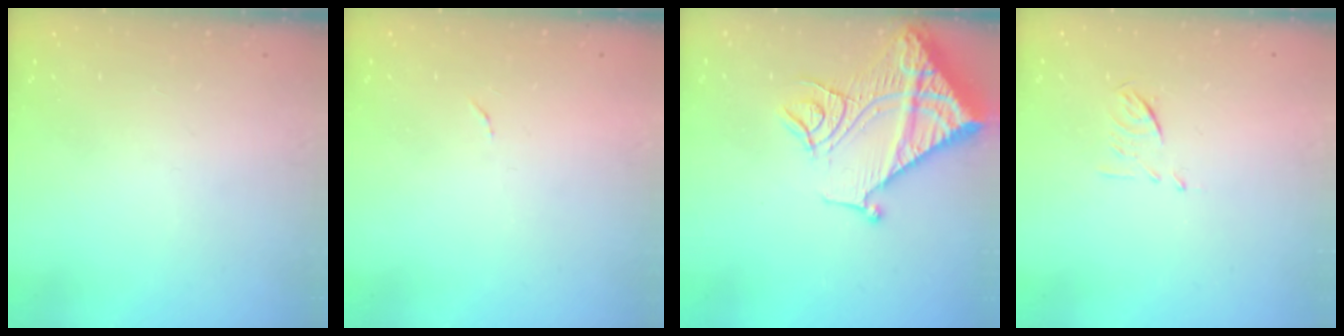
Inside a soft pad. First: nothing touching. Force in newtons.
{"total": 4.0, "press": 4.0, "slide": 0.3}
{"total": 19.7, "press": 19.6, "slide": 2.1}
{"total": 5.1, "press": 5.0, "slide": 1.1}